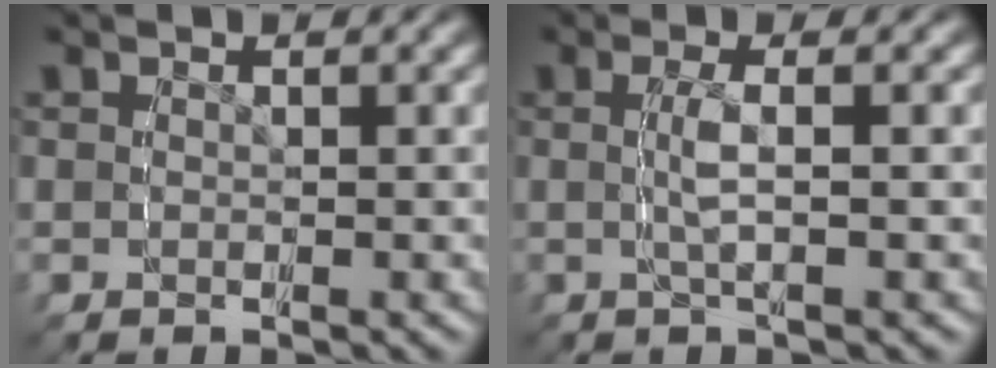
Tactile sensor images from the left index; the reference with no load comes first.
{"total": 2.2, "force": [0.3, -0.3, 2.2], "torque": [-0.044, 0.004, 0.005]}